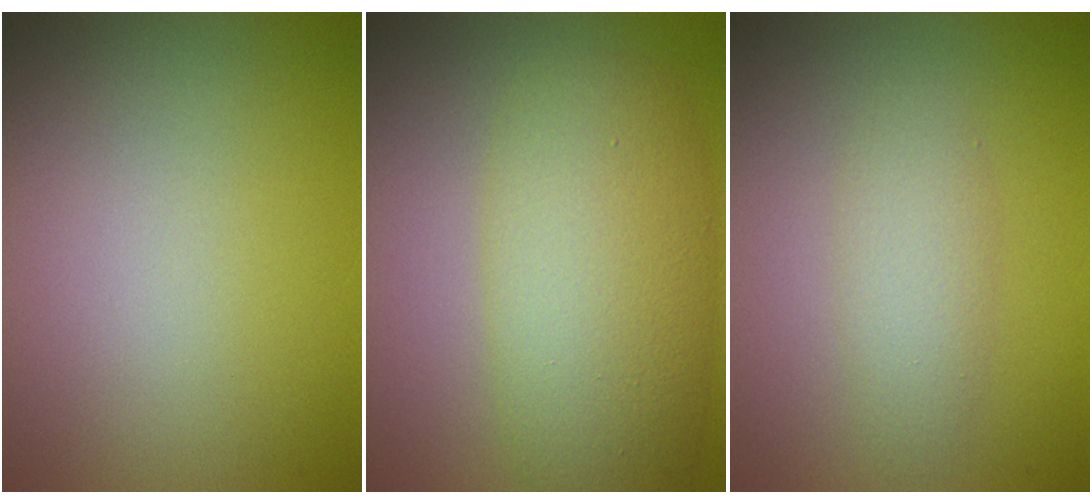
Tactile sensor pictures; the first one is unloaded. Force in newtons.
{"total": 7.6, "press": 7.6, "slide": 0.1}
{"total": 2.3, "press": 2.3, "slide": 0.1}